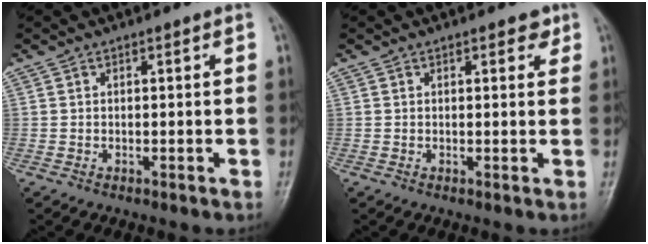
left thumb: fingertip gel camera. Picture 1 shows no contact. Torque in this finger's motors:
{"motor_torque": [-0.21, -0.17, -0.38, -0.15, 0.06]}